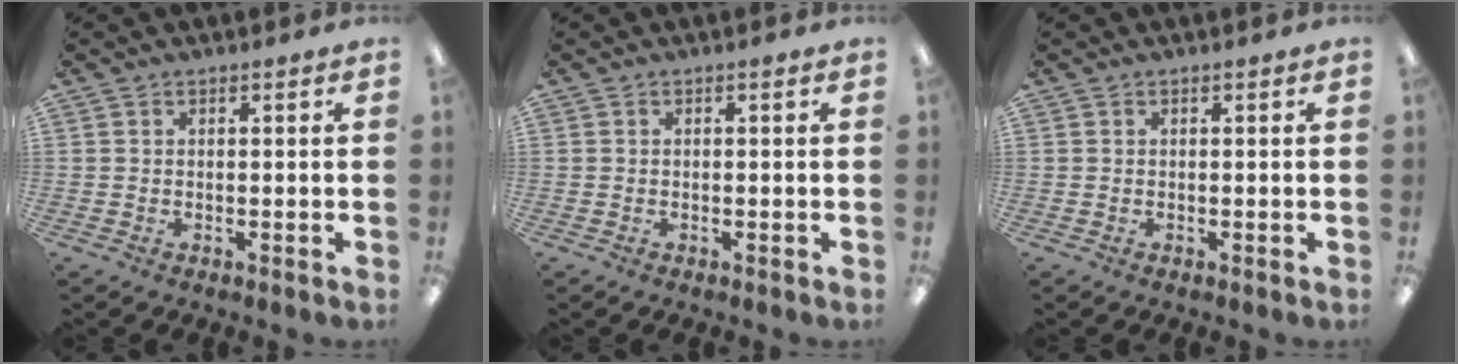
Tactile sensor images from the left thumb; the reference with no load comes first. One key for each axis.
{"total": 0.0}
{"total": 0.0}